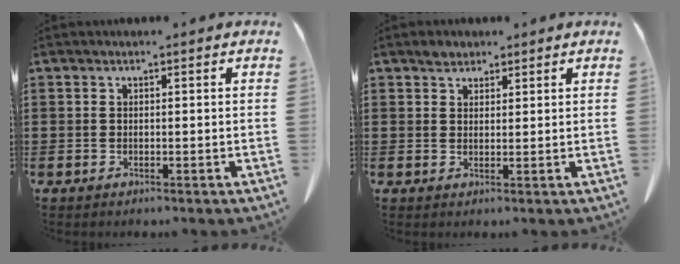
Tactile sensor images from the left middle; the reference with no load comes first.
{"total": 2.0, "force": [1.7, 1.0, 0.4], "torque": [-0.004, -0.002, 0.032]}